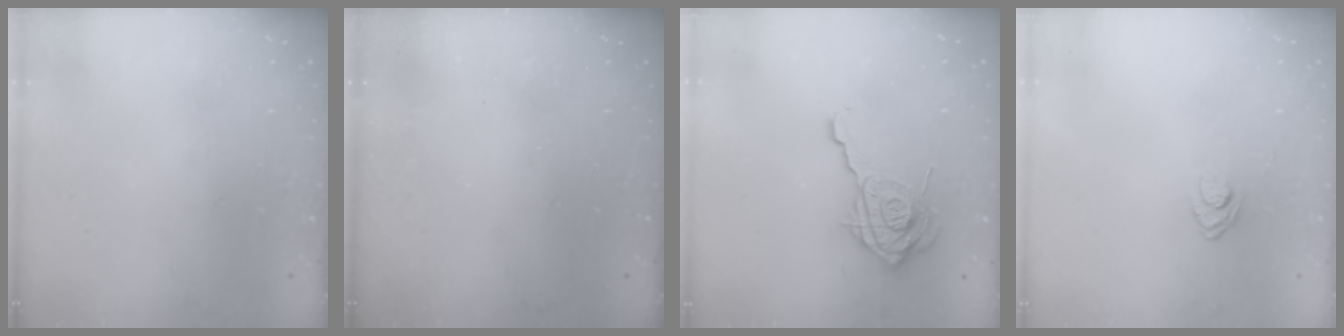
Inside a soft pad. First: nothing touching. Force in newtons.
{"total": 2.4, "press": 2.3, "slide": 0.8}
{"total": 15.6, "press": 15.6, "slide": 1.4}
{"total": 3.8, "press": 3.5, "slide": 1.4}